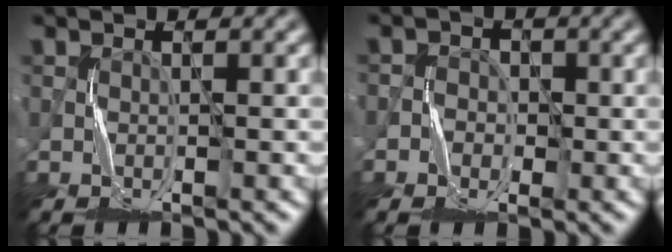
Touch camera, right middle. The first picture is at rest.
{"total": 1.9, "force": [-0.7, 1.7, 0.5], "torque": [0.007, 0.002, -0.026]}